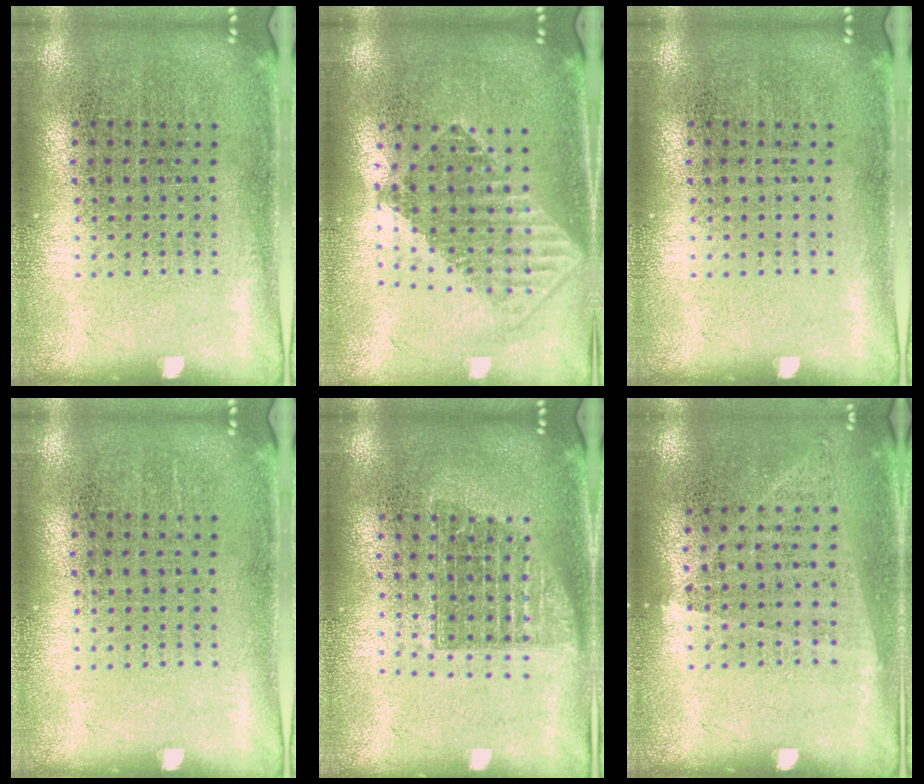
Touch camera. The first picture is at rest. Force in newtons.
{"total": 1.7, "press": 1.4, "slide": 1.1}
{"total": 0.0}
{"total": 0.0}
{"total": 1.4, "press": 1.1, "slide": 0.8}
{"total": 1.0, "press": 0.9, "slide": 0.5}